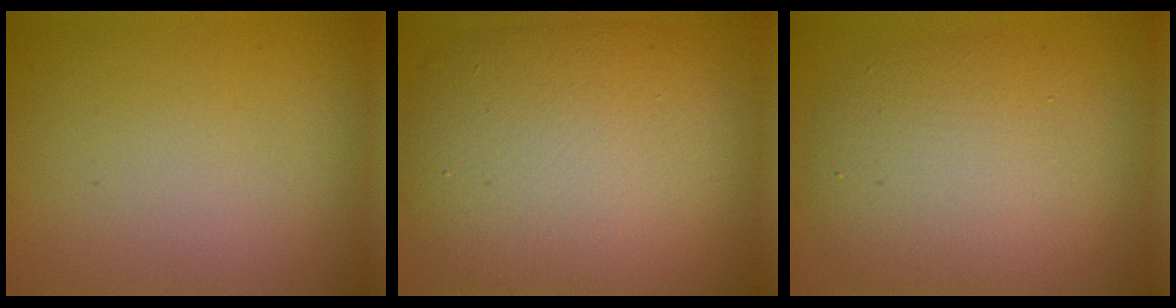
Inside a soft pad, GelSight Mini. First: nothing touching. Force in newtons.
{"total": 12.0, "press": 11.9, "slide": 0.6}
{"total": 7.1, "press": 7.1, "slide": 0.1}